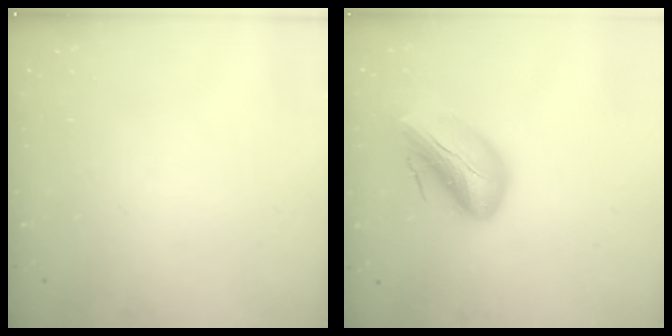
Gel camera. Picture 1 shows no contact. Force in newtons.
{"total": 14.9, "press": 14.4, "slide": 3.9}